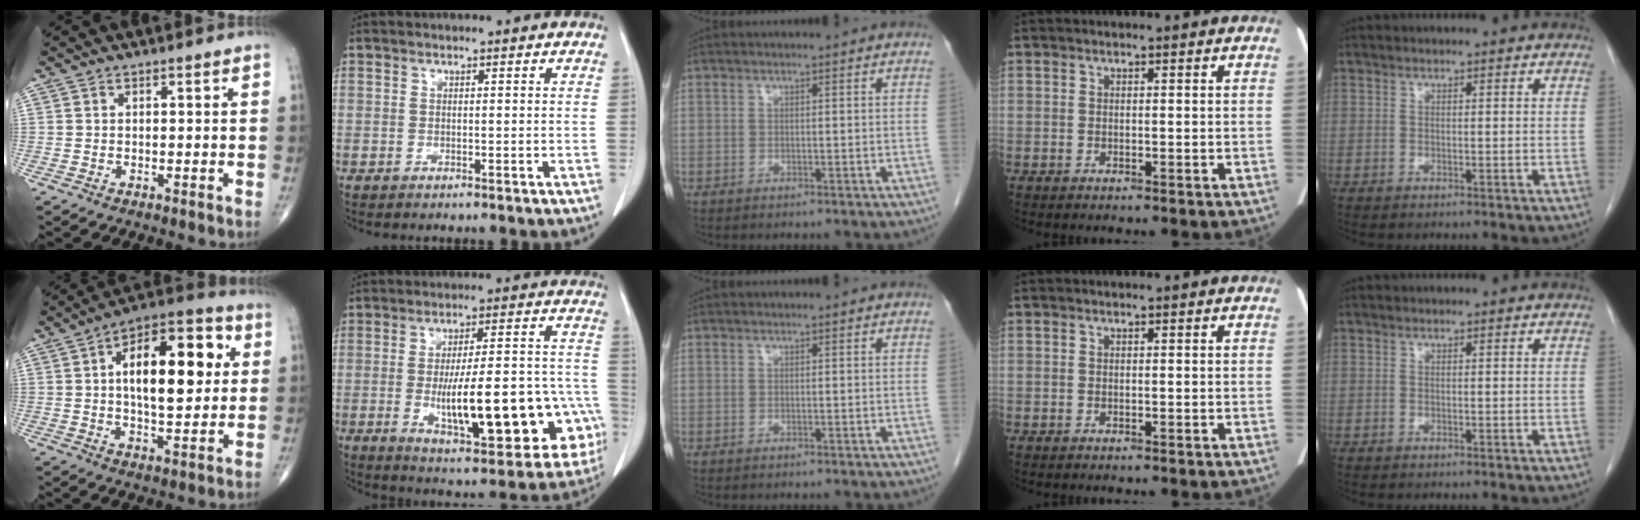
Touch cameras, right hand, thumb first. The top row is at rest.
{"thumb": {"total": 19.1, "force": [3.6, 8.9, 16.5], "torque": [-0.224, 0.015, 0.048]}, "index": {"total": 22.7, "force": [-5.4, 5.6, 21.3], "torque": [-0.248, 0.021, -0.056]}}